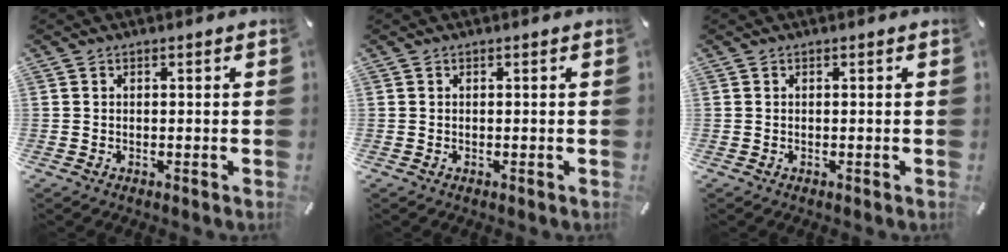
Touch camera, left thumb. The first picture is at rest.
{"total": 0.0}
{"total": 0.0}